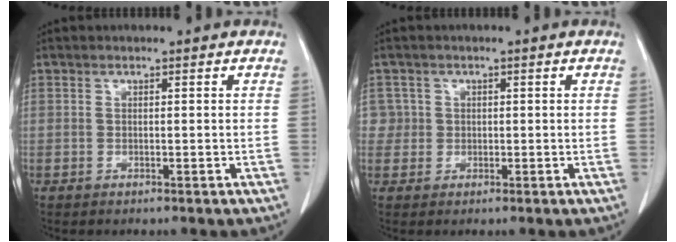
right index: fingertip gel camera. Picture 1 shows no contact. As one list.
[{"total": 2.1, "force": [0.1, 2.1, -0.3], "torque": [0.022, 0.009, -0.002]}]